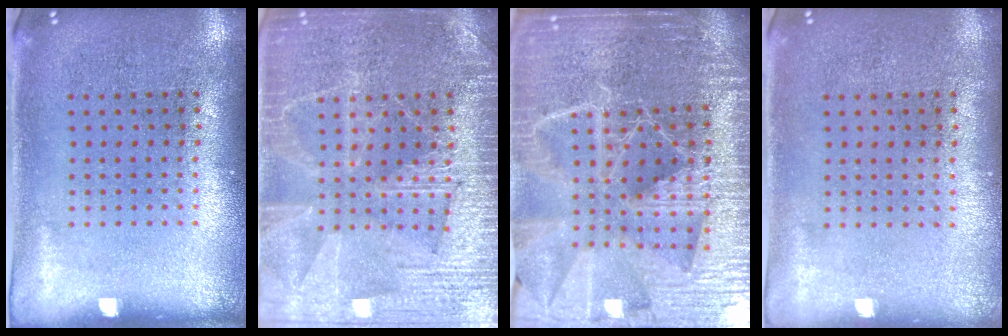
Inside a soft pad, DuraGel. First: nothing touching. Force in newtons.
{"total": 3.9, "press": 3.9, "slide": 0.4}
{"total": 6.1, "press": 5.3, "slide": 3.0}
{"total": 0.0}